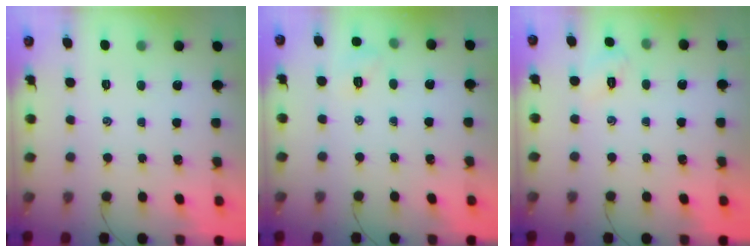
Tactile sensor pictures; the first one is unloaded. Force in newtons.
{"total": 6.0, "press": 5.9, "slide": 1.4}
{"total": 5.7, "press": 5.5, "slide": 1.5}